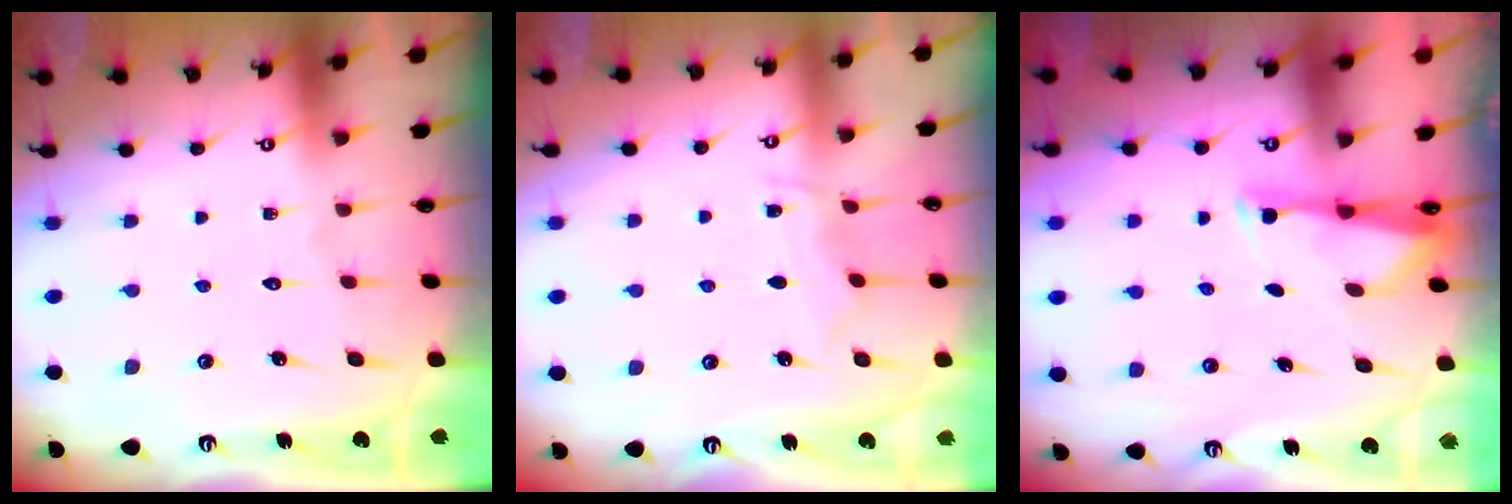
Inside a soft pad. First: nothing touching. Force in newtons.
{"total": 5.1, "press": 5.1, "slide": 0.8}
{"total": 3.0, "press": 2.9, "slide": 0.5}